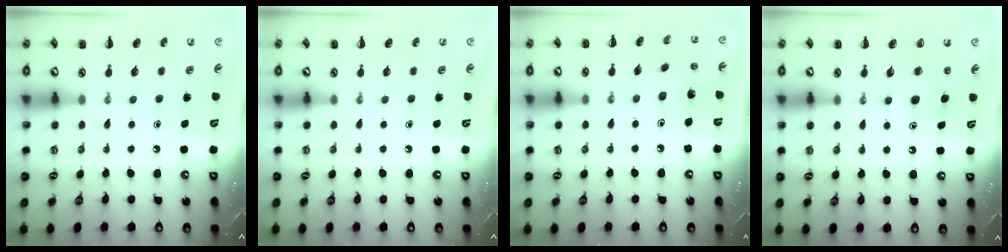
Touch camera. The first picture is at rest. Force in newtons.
{"total": 0.0}
{"total": 1.8, "press": 1.7, "slide": 0.7}
{"total": 5.1, "press": 5.0, "slide": 1.1}